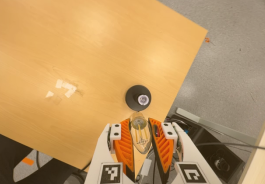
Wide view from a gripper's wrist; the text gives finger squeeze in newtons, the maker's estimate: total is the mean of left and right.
{"total": 21.6, "left": 24.3, "right": 18.9}